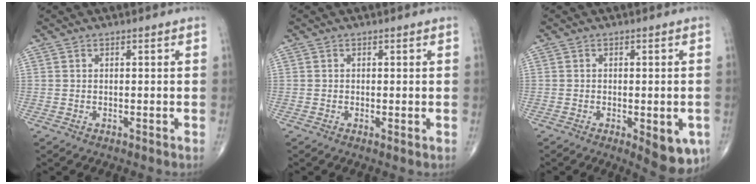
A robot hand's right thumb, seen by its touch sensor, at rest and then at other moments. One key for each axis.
{"total": 0.7, "fx": -0.1, "fy": 0.1, "fz": 0.7, "tx": -0.017, "ty": -0.004, "tz": -0.005}
{"total": 9.0, "fx": -2.9, "fy": 3.3, "fz": 7.8, "tx": -0.086, "ty": -0.010, "tz": -0.033}